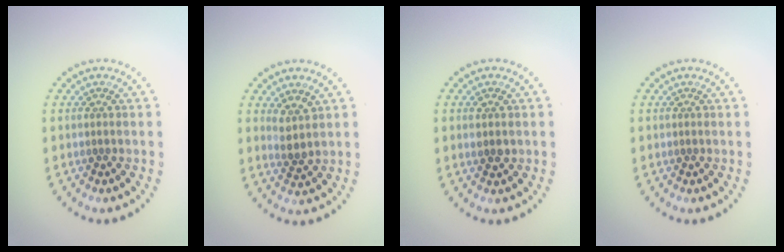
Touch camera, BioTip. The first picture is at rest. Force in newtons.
{"total": 1.9, "press": 1.6, "slide": 1.1}
{"total": 1.4, "press": 1.4, "slide": 0.4}
{"total": 0.0}